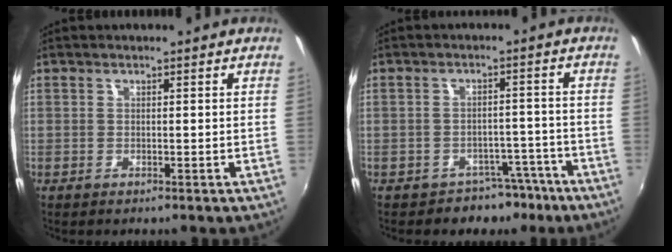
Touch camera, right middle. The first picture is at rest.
{"total": 6.2, "force": [-4.6, 4.1, 0.8], "torque": [-0.011, 0.032, -0.054]}